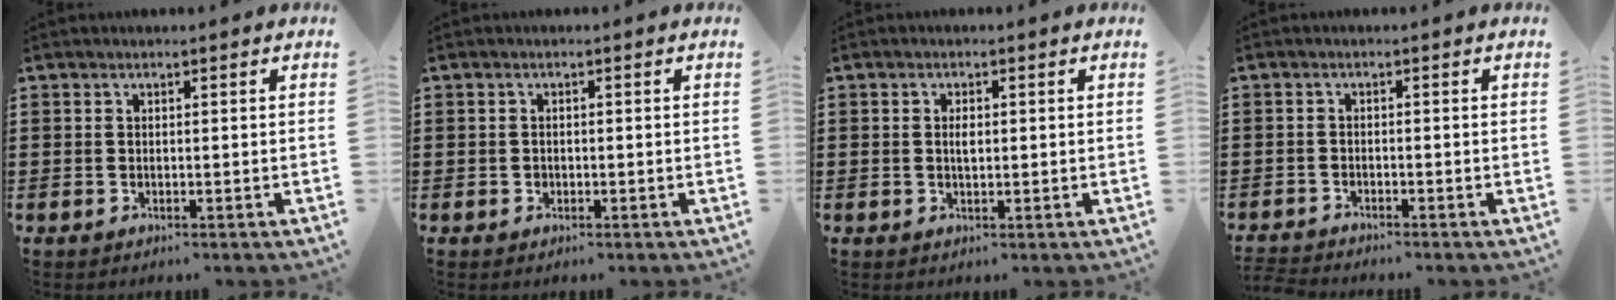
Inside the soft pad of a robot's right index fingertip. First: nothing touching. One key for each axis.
{"total": 0.7, "fx": -0.2, "fy": 0.6, "fz": 0.1, "tx": -0.003, "ty": 0.004, "tz": -0.005}
{"total": 1.6, "fx": 0.2, "fy": 0.7, "fz": 1.5, "tx": -0.028, "ty": 0.004, "tz": 0.002}
{"total": 1.8, "fx": -1.8, "fy": 0.0, "fz": 0.0, "tx": -0.004, "ty": 0.000, "tz": -0.038}